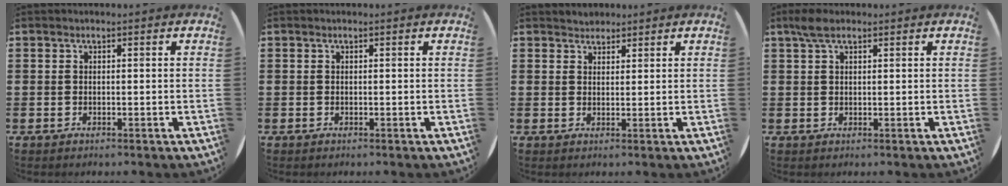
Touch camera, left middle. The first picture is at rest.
{"total": 0.0}
{"total": 1.7, "force": [1.6, 0.5, -0.2], "torque": [0.002, 0.004, 0.032]}
{"total": 2.5, "force": [1.7, 1.0, 1.5], "torque": [-0.034, 0.008, 0.029]}